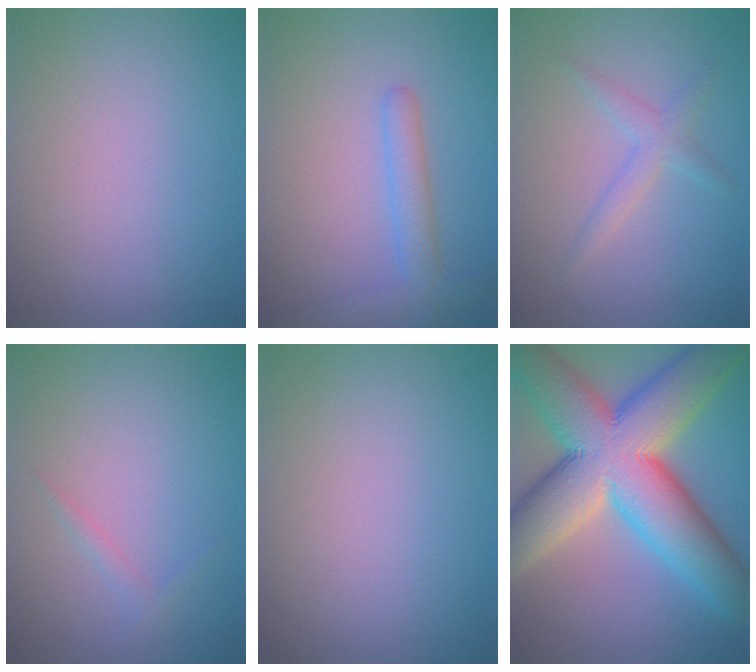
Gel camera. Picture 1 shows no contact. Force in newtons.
{"total": 2.9, "press": 2.9, "slide": 0.2}
{"total": 2.0, "press": 2.0, "slide": 0.1}
{"total": 0.9, "press": 0.9, "slide": 0.0}
{"total": 0.0}
{"total": 17.1, "press": 17.1, "slide": 0.7}